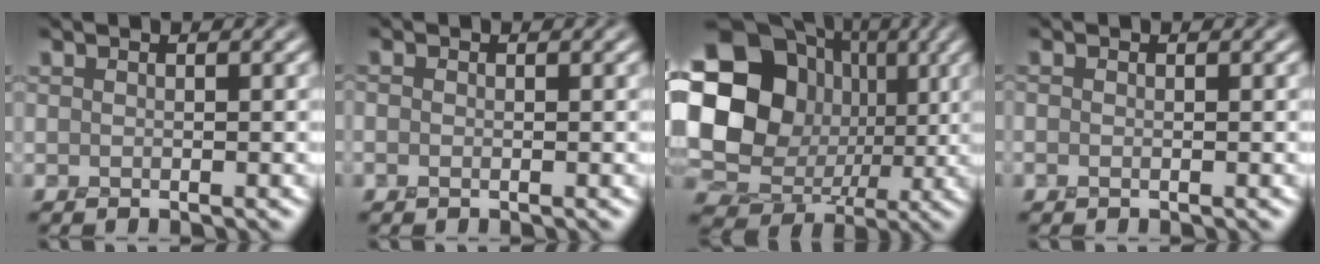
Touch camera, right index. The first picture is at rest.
{"total": 0.0}
{"total": 16.8, "force": [2.1, 13.9, 9.2], "torque": [-0.207, 0.010, 0.030]}
{"total": 0.0}